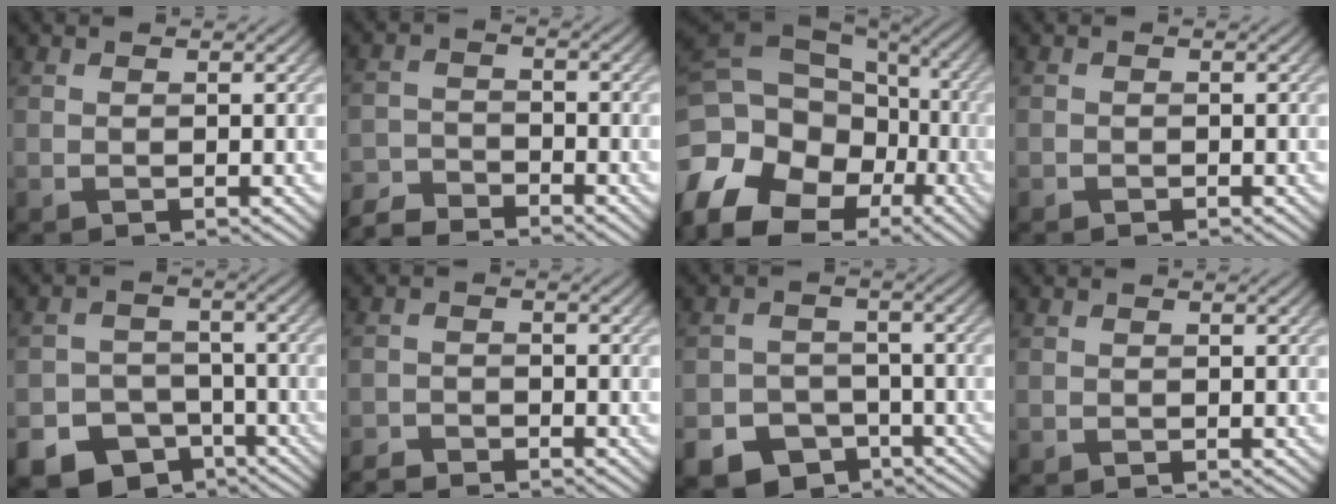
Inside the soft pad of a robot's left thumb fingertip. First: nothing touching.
{"total": 4.8, "force": [-4.6, 0.8, 0.8], "torque": [-0.025, -0.006, -0.097]}
{"total": 19.3, "force": [-8.9, 14.0, 10.0], "torque": [-0.259, -0.036, -0.119]}
{"total": 0.6, "force": [-0.4, 0.3, 0.0], "torque": [0.000, -0.002, -0.008]}
{"total": 14.6, "force": [-9.4, 10.8, 3.1], "torque": [-0.073, -0.060, -0.135]}
{"total": 2.9, "force": [-2.8, 0.5, 0.5], "torque": [-0.013, -0.003, -0.060]}
{"total": 12.3, "force": [-8.1, 9.0, 2.4], "torque": [-0.061, -0.045, -0.121]}
{"total": 0.0}